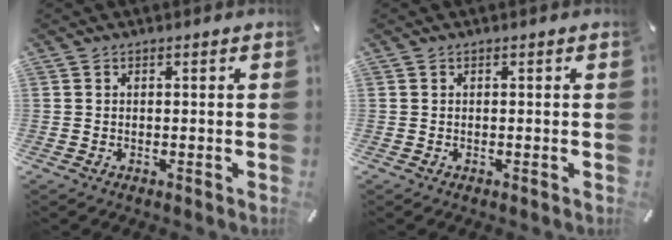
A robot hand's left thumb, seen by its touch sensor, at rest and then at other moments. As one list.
[{"total": 0.0}]